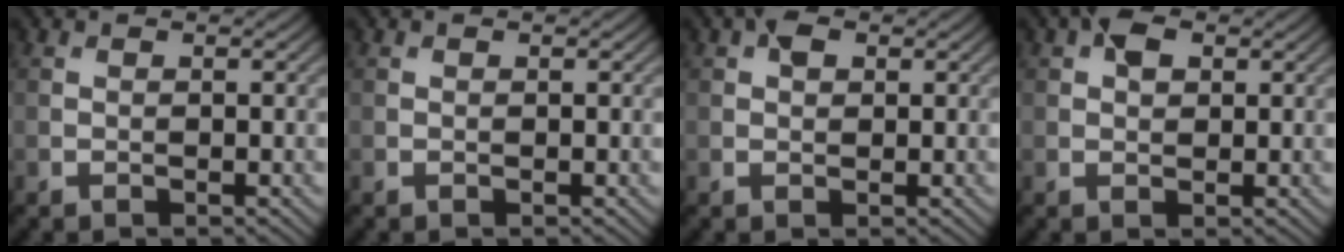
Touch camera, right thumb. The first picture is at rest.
{"total": 0.0}
{"total": 1.8, "force": [0.8, 1.1, 1.2], "torque": [-0.019, 0.005, 0.010]}
{"total": 2.7, "force": [1.1, 1.7, 1.8], "torque": [-0.032, 0.006, 0.015]}